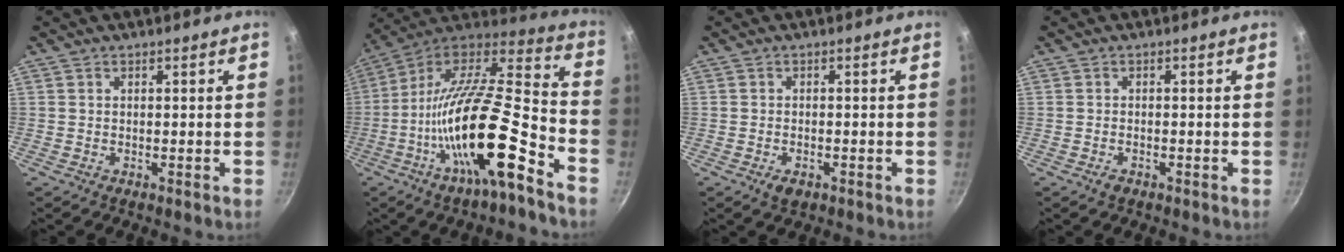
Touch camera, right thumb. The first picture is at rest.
{"total": 24.5, "force": [-10.6, 6.4, 21.2], "torque": [-0.344, 0.053, -0.201]}
{"total": 2.6, "force": [-1.3, 1.5, 1.7], "torque": [-0.030, 0.006, -0.020]}
{"total": 1.3, "force": [-0.8, 0.7, 0.7], "torque": [-0.017, 0.004, -0.015]}